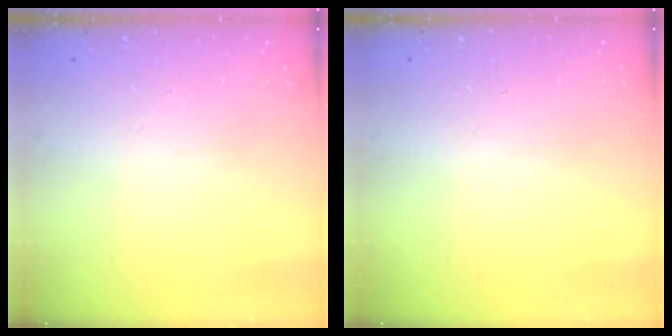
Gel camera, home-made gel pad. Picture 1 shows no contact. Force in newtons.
{"total": 0.5, "press": 0.5, "slide": 0.2}